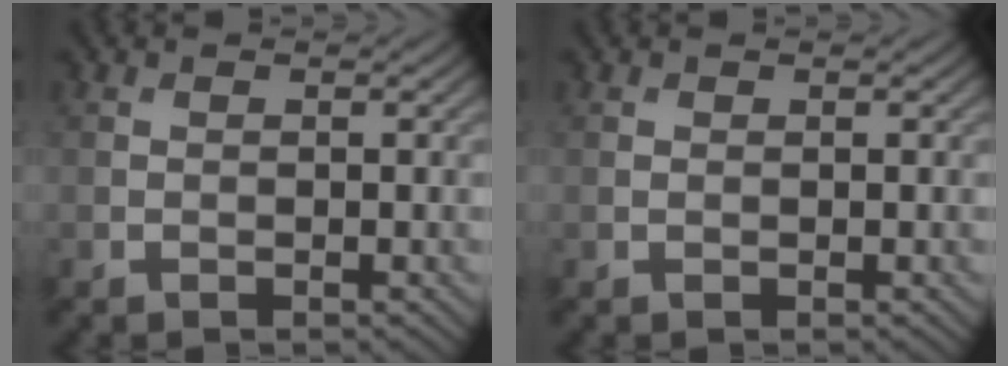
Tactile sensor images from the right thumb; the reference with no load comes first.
{"total": 0.0}